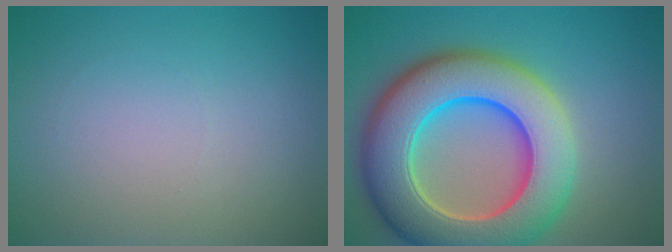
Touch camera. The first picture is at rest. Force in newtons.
{"total": 12.6, "press": 12.6, "slide": 0.6}